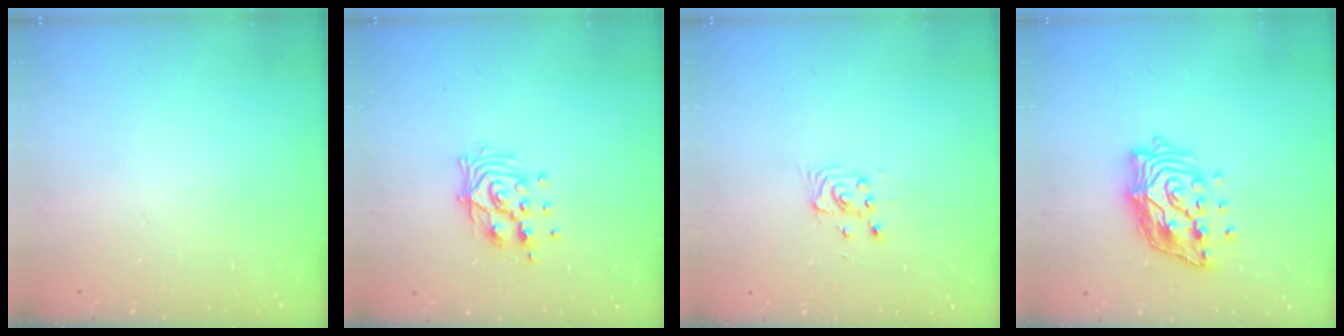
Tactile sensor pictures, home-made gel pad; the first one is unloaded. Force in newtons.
{"total": 11.0, "press": 11.0, "slide": 1.3}
{"total": 2.8, "press": 2.8, "slide": 0.4}
{"total": 14.3, "press": 14.1, "slide": 2.0}